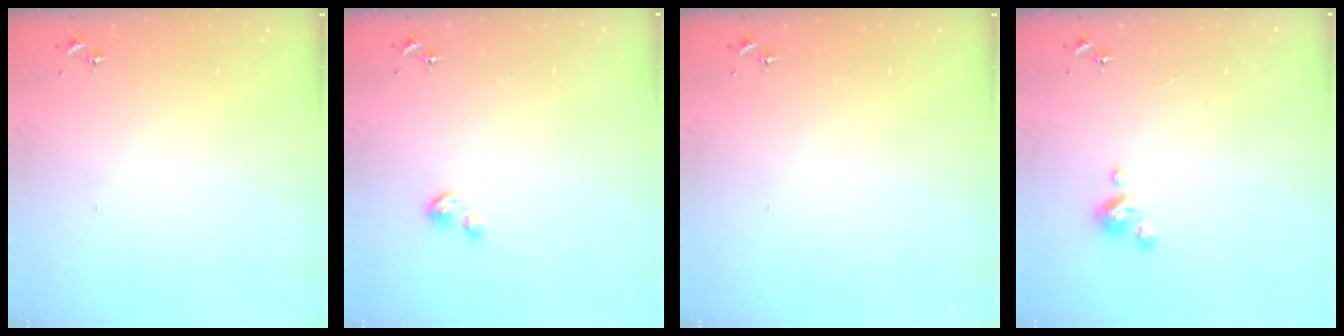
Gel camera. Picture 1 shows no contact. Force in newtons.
{"total": 3.0, "press": 3.0, "slide": 0.3}
{"total": 0.0}
{"total": 4.6, "press": 4.6, "slide": 0.3}